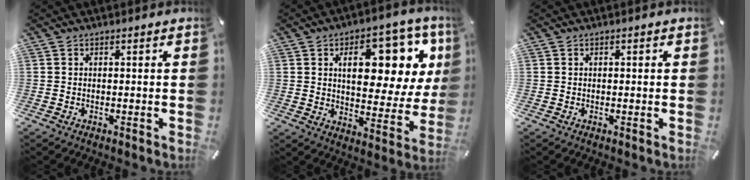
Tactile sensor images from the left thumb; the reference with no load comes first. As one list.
[{"total": 16.8, "force": [7.3, 9.2, 11.9], "torque": [-0.152, -0.043, 0.115]}, {"total": 0.5, "force": [-0.1, 0.4, 0.4], "torque": [-0.006, 0.001, -0.002]}]